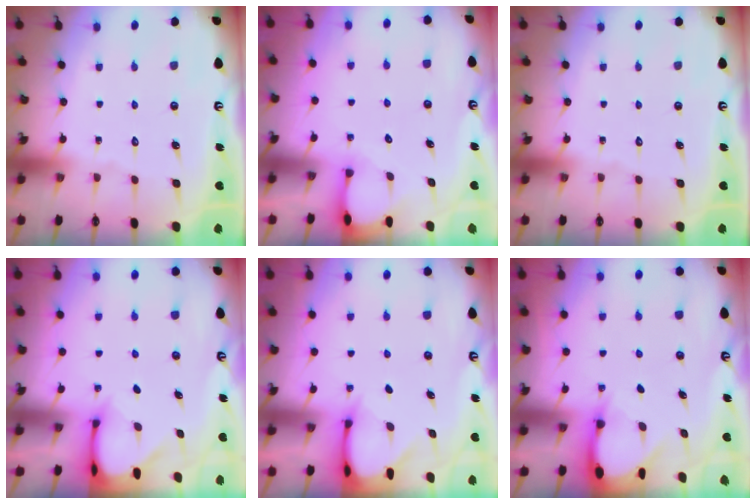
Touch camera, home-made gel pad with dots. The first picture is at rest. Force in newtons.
{"total": 2.0, "press": 1.9, "slide": 0.3}
{"total": 0.0}
{"total": 3.0, "press": 3.0, "slide": 0.3}
{"total": 3.0, "press": 3.0, "slide": 0.2}
{"total": 2.9, "press": 2.9, "slide": 0.3}